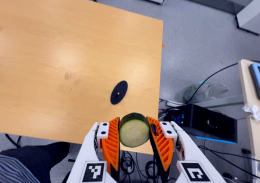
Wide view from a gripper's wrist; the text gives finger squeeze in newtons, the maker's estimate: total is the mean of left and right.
{"total": 11.5, "left": 10.6, "right": 12.4}